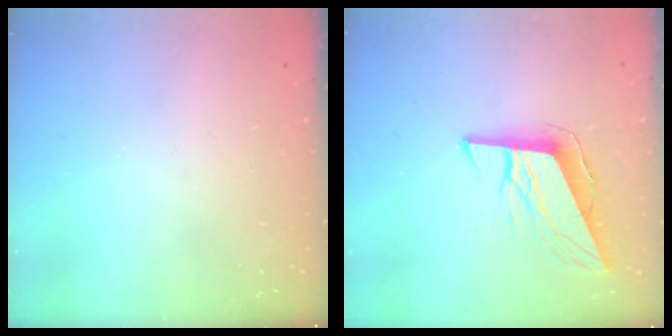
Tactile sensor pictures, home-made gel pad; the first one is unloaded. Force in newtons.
{"total": 10.7, "press": 10.2, "slide": 3.3}